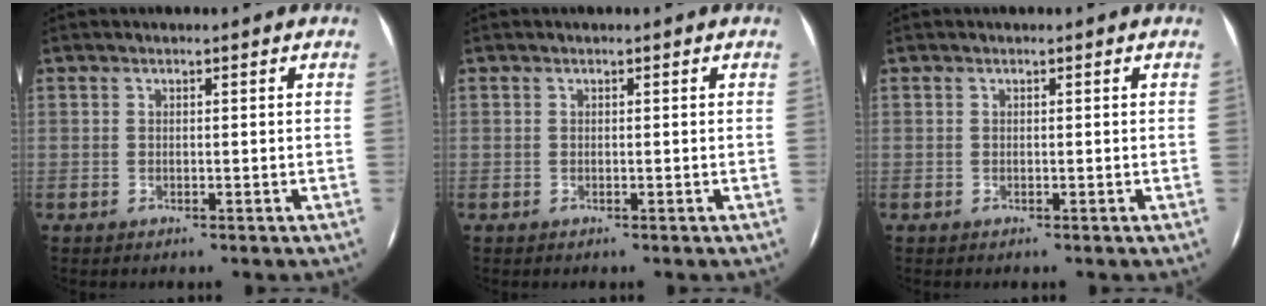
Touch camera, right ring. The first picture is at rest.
{"total": 0.0}
{"total": 0.0}